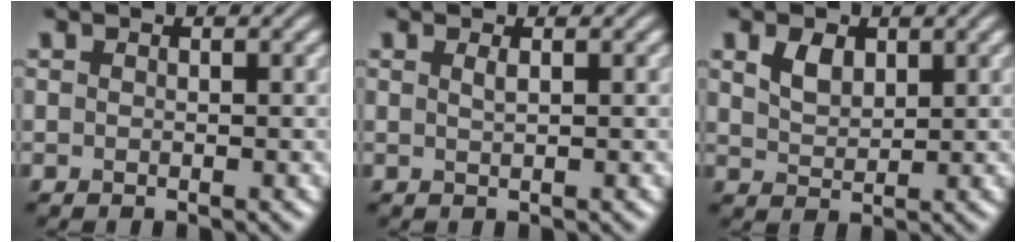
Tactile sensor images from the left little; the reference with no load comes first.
{"total": 0.8, "force": [0.4, 0.3, 0.7], "torque": [-0.008, 0.002, 0.005]}
{"total": 2.3, "force": [1.2, 1.4, 1.4], "torque": [-0.032, 0.001, 0.028]}